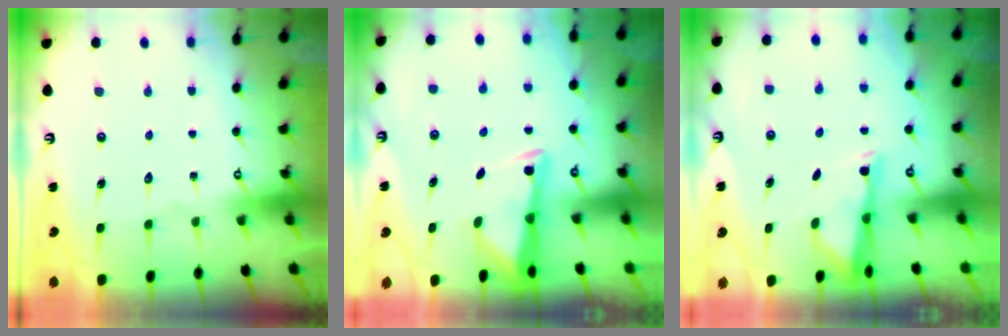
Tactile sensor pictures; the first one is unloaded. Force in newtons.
{"total": 3.3, "press": 3.3, "slide": 0.5}
{"total": 2.9, "press": 2.9, "slide": 0.6}